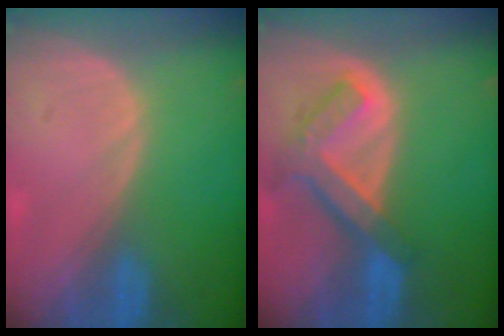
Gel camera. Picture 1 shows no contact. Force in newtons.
{"total": 7.5, "press": 6.4, "slide": 3.8}